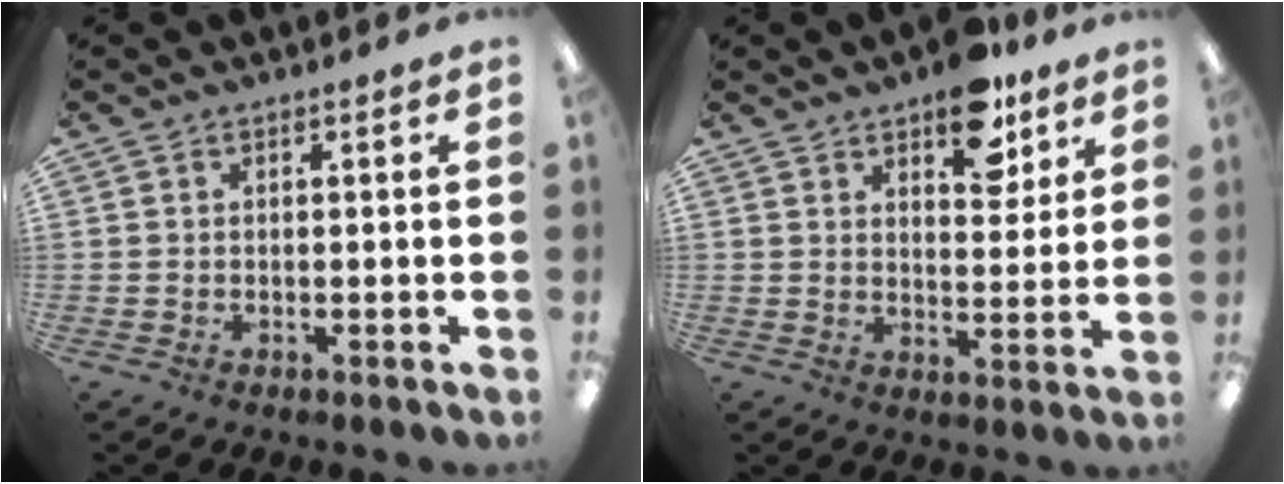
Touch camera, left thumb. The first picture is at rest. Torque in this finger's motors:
{"motor_torque": [1.38, 1.04, 0.76, -0.74, 0.16]}